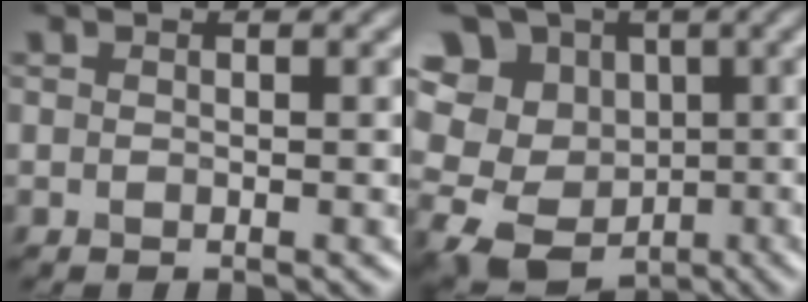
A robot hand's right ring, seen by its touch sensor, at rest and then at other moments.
{"total": 15.2, "force": [2.7, 13.2, 7.1], "torque": [-0.173, 0.027, 0.038]}